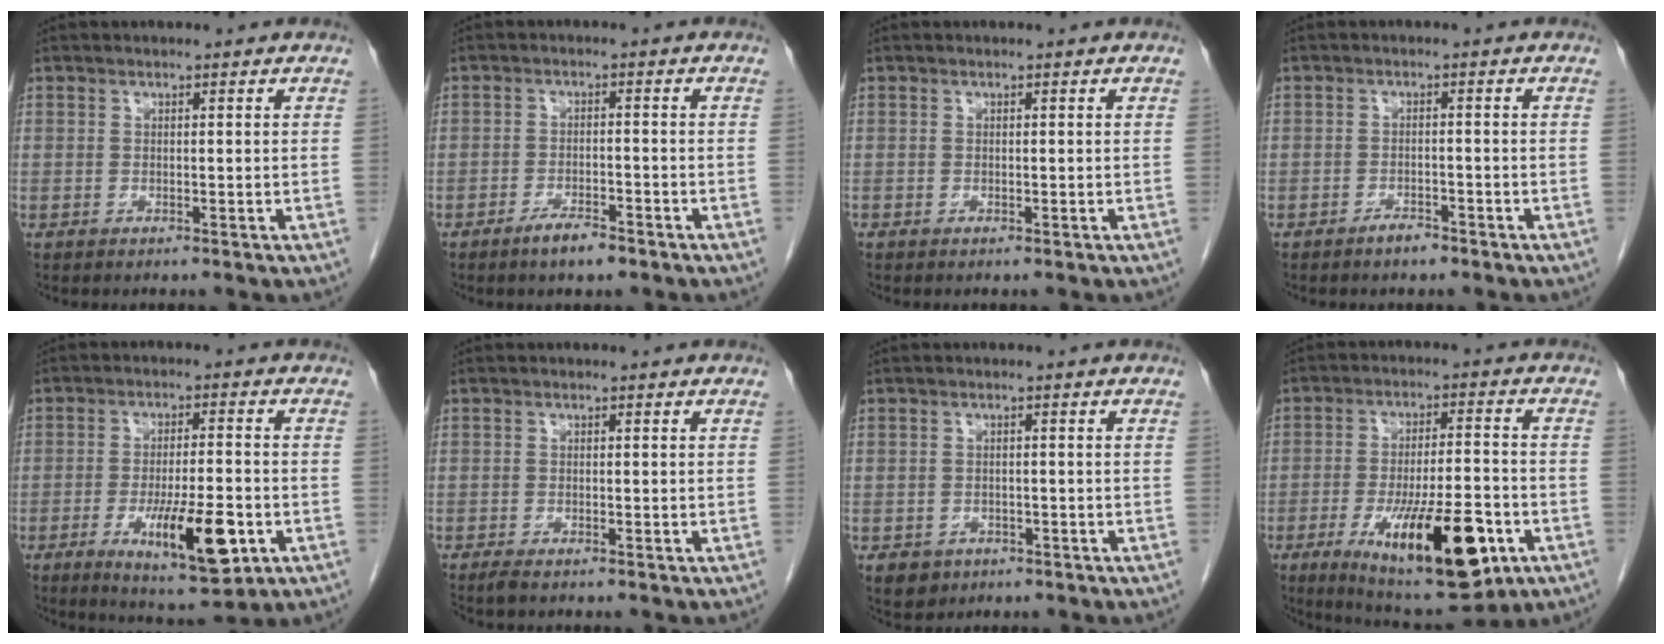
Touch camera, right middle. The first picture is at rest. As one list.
[{"total": 3.7, "force": [-2.7, 0.9, 2.4], "torque": [-0.045, -0.001, -0.046]}, {"total": 0.0}, {"total": 2.0, "force": [-1.7, 0.6, 1.0], "torque": [-0.018, 0.001, -0.026]}, {"total": 11.8, "force": [-4.2, 2.6, 10.7], "torque": [-0.173, -0.019, -0.059]}, {"total": 1.0, "force": [-0.9, 0.1, 0.5], "torque": [-0.016, -0.003, -0.016]}, {"total": 3.2, "force": [-1.7, 2.6, 0.8], "torque": [-0.011, 0.004, -0.019]}, {"total": 18.4, "force": [-7.7, 4.6, 16.1], "torque": [-0.249, -0.019, -0.106]}]